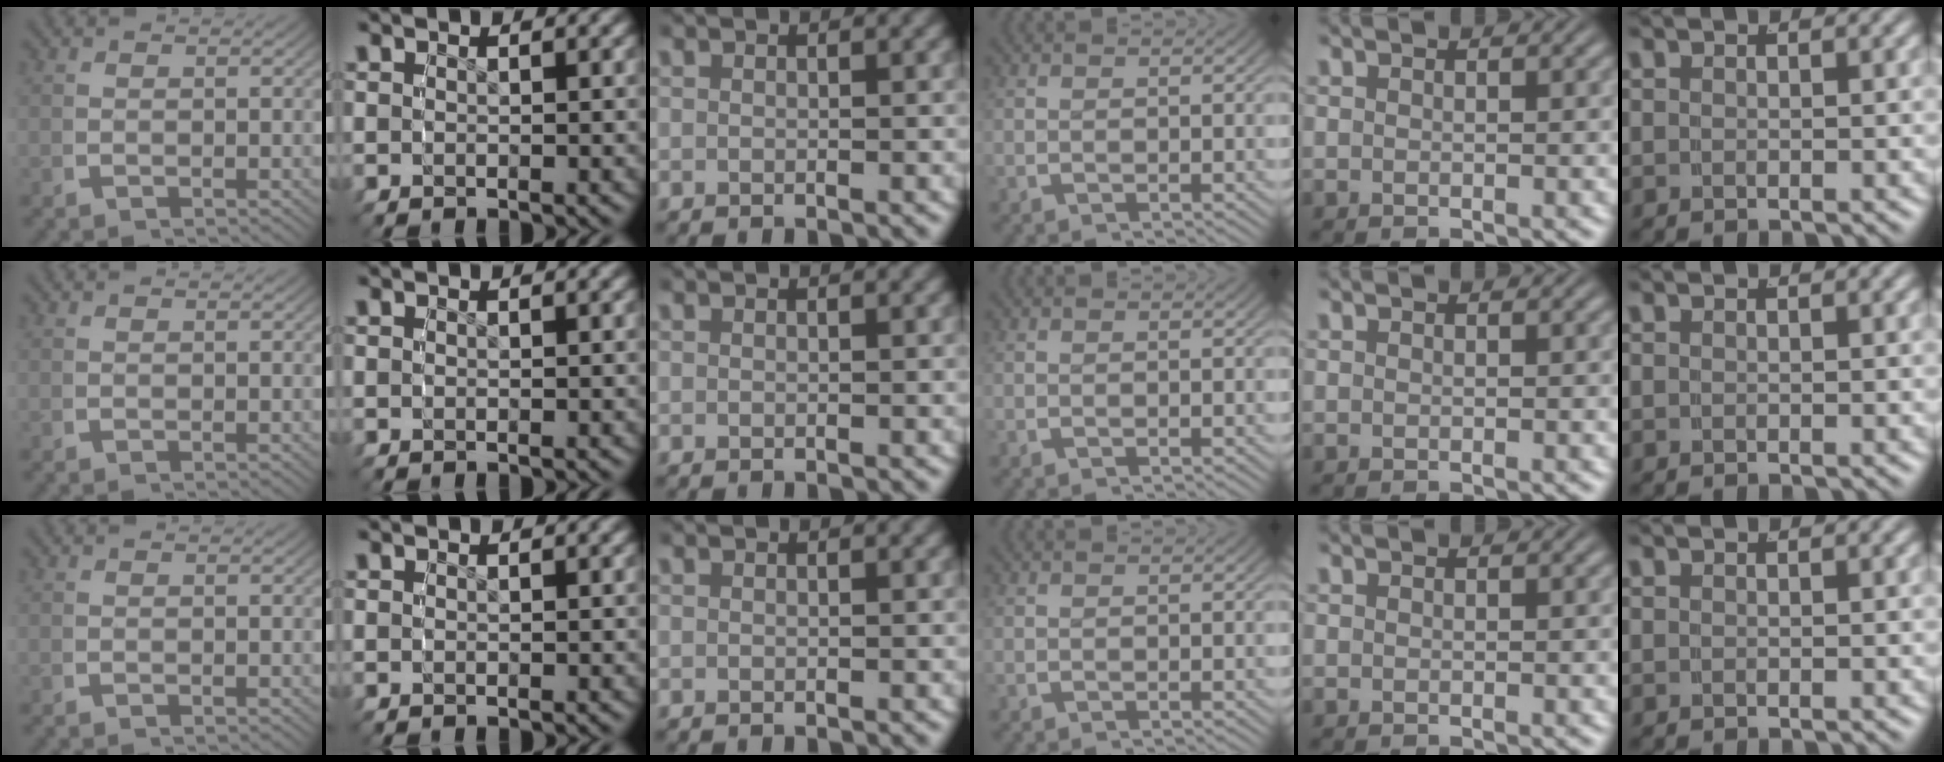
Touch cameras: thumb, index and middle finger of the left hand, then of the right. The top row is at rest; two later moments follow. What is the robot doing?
{"motion": "grasp_and_lifting", "object": "camera"}